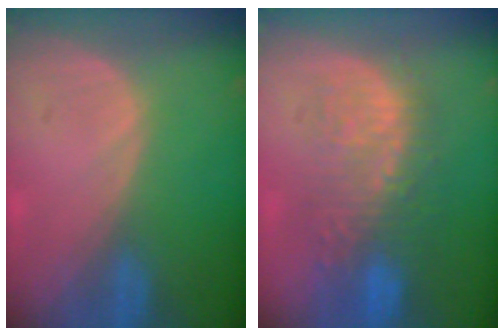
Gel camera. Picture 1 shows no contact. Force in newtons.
{"total": 10.4, "press": 9.5, "slide": 4.2}